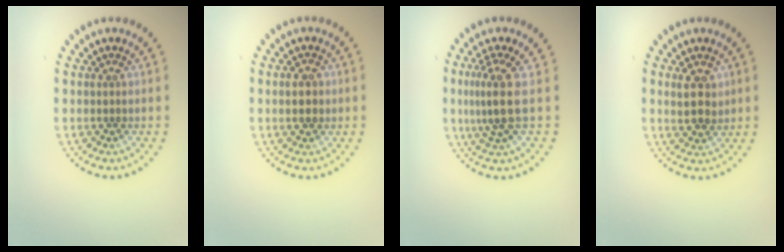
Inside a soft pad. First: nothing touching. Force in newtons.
{"total": 2.2, "press": 2.2, "slide": 0.3}
{"total": 3.4, "press": 2.6, "slide": 2.1}
{"total": 2.7, "press": 2.6, "slide": 0.6}